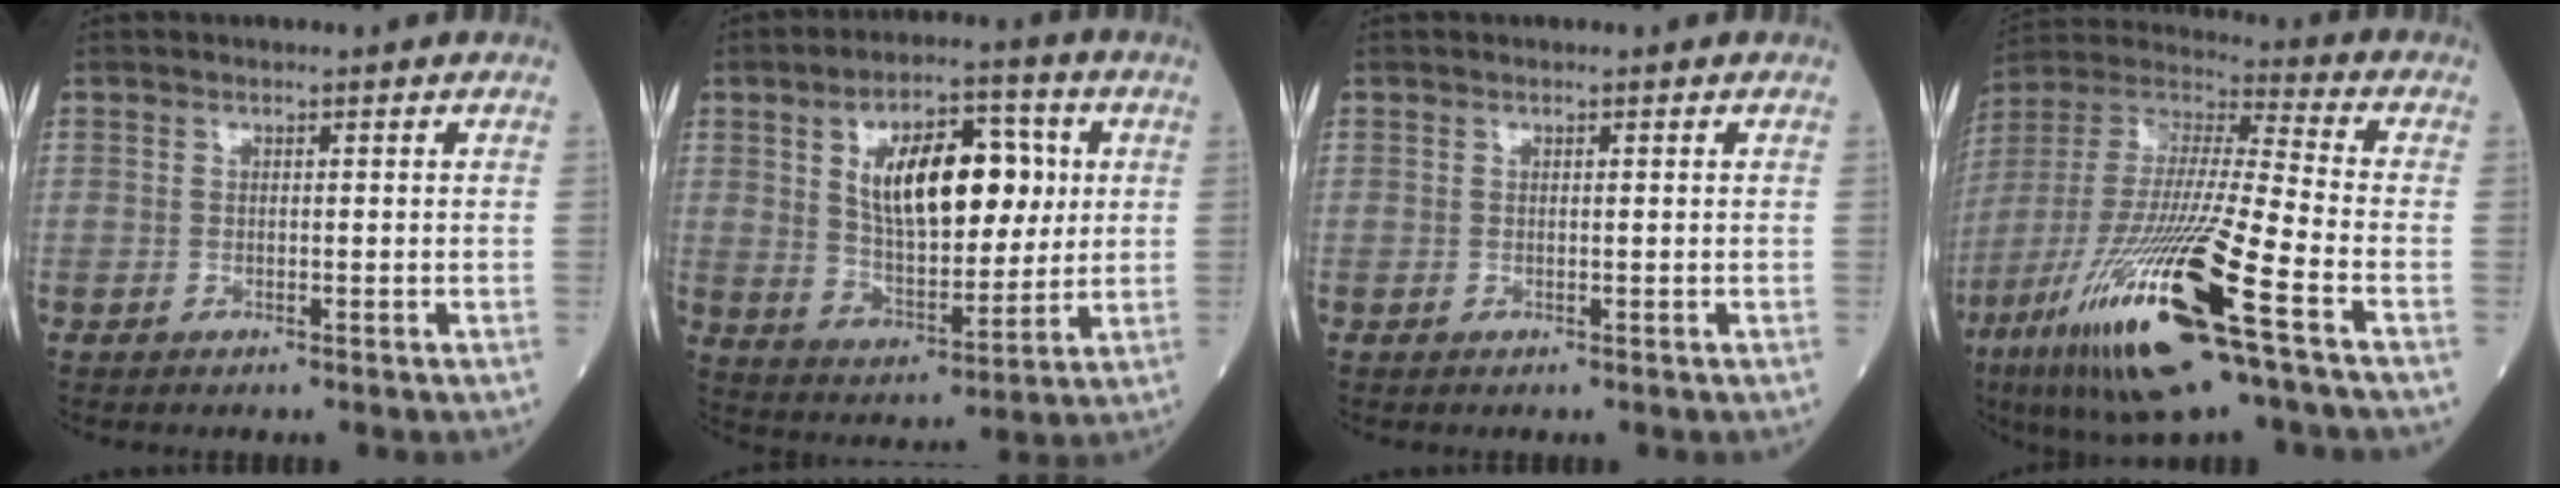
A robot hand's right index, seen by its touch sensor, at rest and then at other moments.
{"total": 15.1, "force": [3.8, 6.5, 13.1], "torque": [-0.221, 0.017, 0.066]}
{"total": 0.0}
{"total": 24.0, "force": [-11.3, 1.8, 21.1], "torque": [-0.439, -0.057, -0.213]}